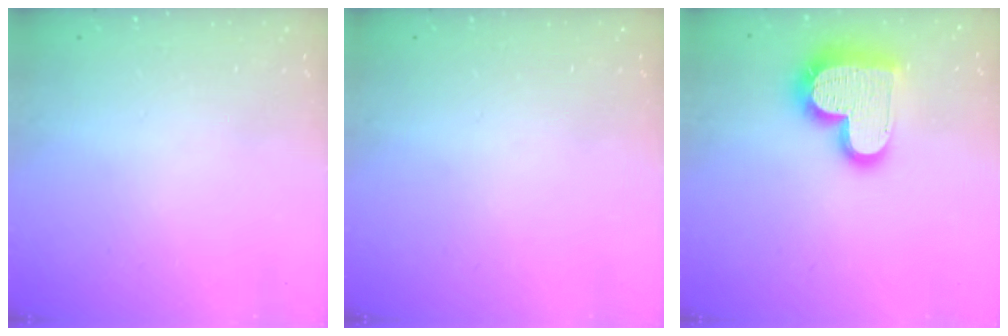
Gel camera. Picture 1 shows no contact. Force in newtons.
{"total": 0.0}
{"total": 18.8, "press": 18.8, "slide": 1.6}